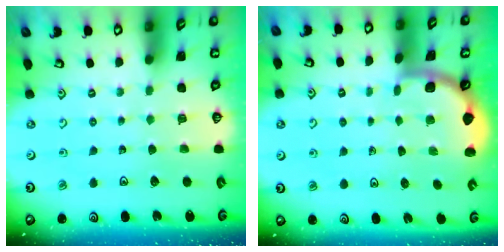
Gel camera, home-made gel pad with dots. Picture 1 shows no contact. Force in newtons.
{"total": 1.9, "press": 1.9, "slide": 0.0}